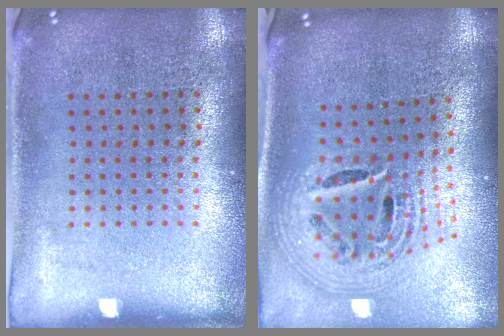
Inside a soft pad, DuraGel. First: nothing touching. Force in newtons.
{"total": 2.7, "press": 1.9, "slide": 1.9}